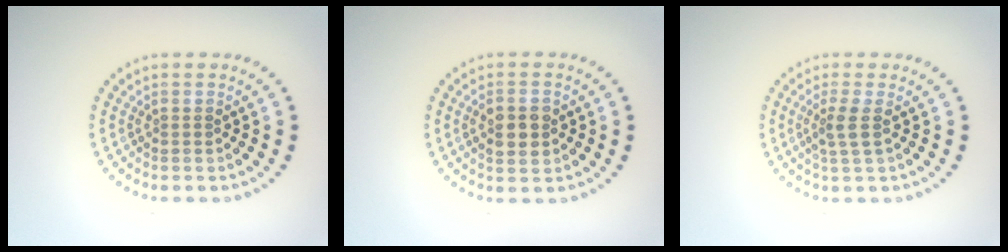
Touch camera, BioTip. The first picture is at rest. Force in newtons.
{"total": 2.8, "press": 2.8, "slide": 0.2}
{"total": 1.9, "press": 1.5, "slide": 1.2}